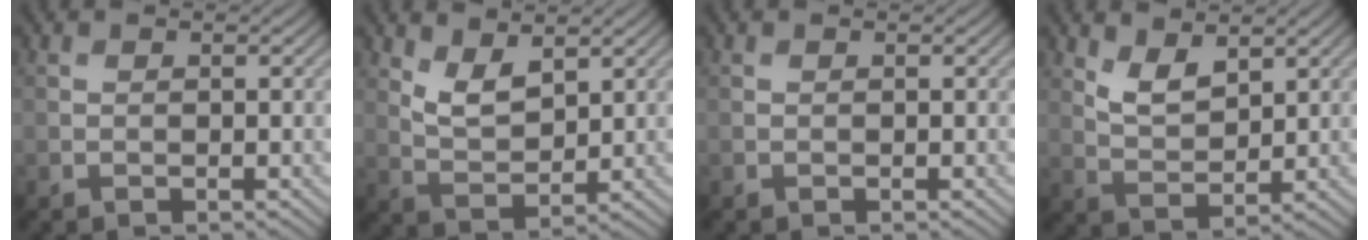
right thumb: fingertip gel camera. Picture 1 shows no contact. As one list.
[{"total": 4.5, "force": [2.8, 2.0, 2.9], "torque": [-0.069, -0.011, 0.060]}, {"total": 0.0}, {"total": 4.3, "force": [2.8, 1.9, 2.7], "torque": [-0.062, -0.011, 0.058]}]